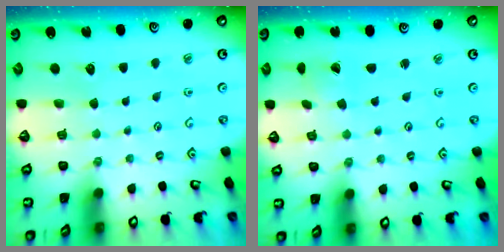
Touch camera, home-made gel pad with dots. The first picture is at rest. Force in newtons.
{"total": 0.0}